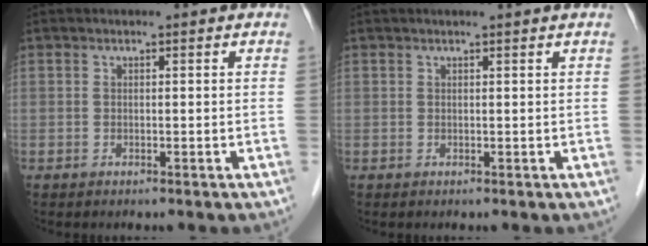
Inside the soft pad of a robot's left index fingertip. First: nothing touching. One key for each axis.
{"total": 0.7, "fx": 0.5, "fy": -0.2, "fz": 0.4, "tx": -0.011, "ty": -0.002, "tz": 0.015}